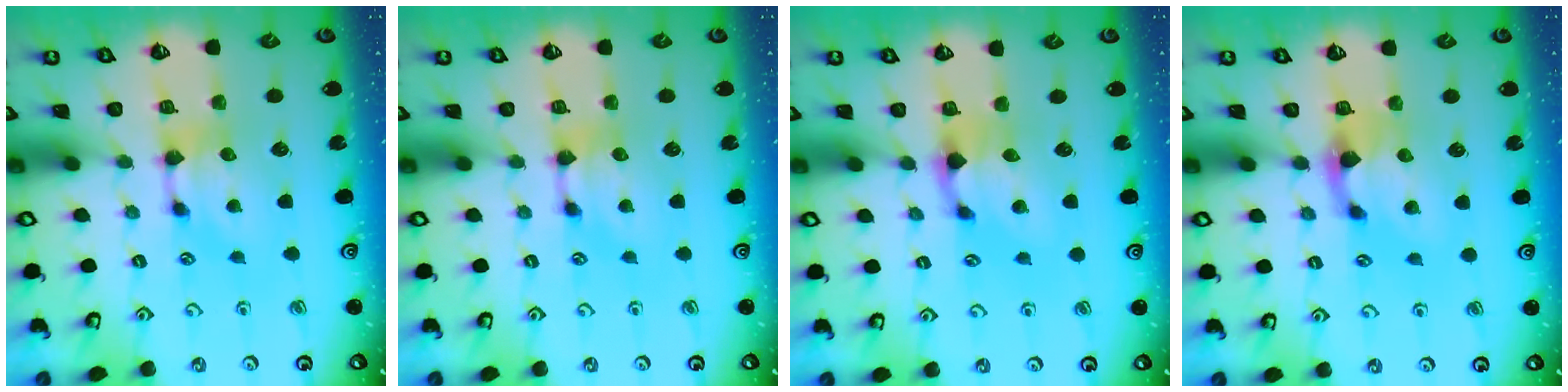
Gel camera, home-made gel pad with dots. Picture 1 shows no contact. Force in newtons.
{"total": 0.0}
{"total": 1.2, "press": 0.1, "slide": 1.2}
{"total": 1.6, "press": 1.2, "slide": 1.1}